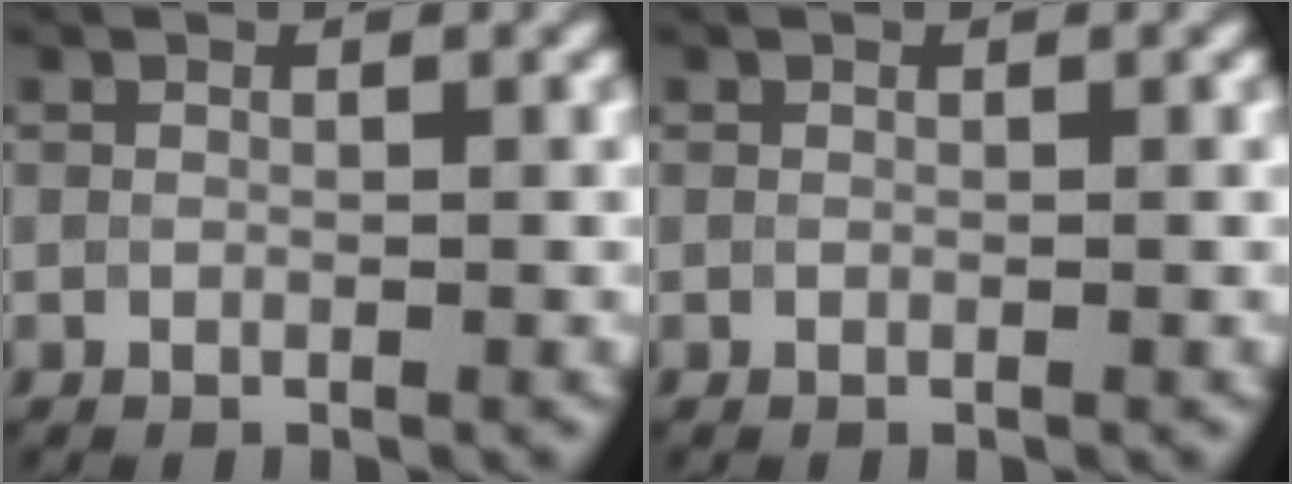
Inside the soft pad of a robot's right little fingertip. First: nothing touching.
{"total": 0.0}